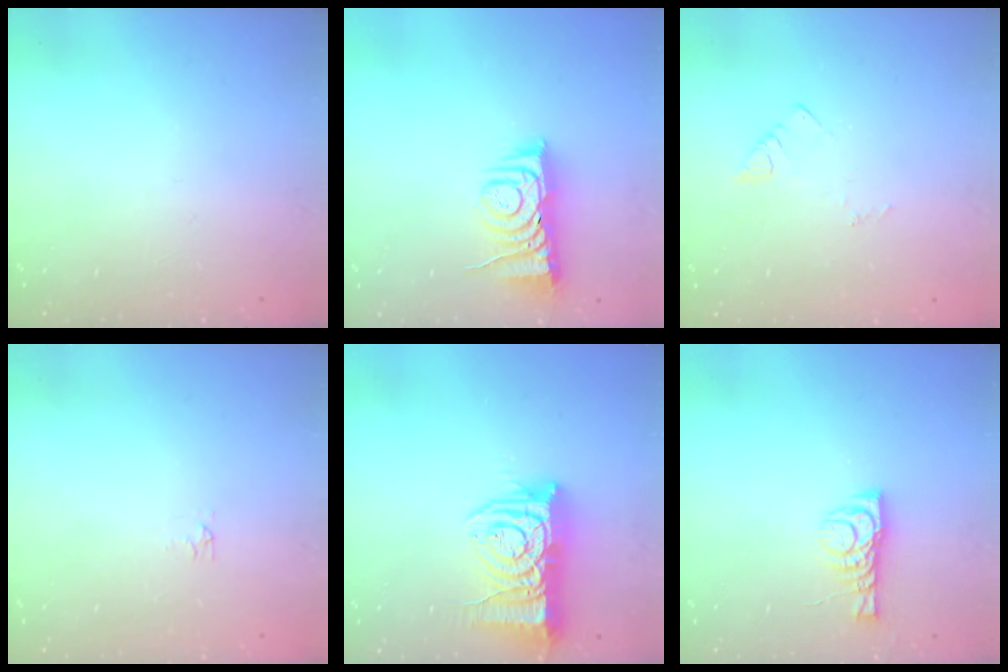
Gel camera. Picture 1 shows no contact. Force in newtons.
{"total": 7.7, "press": 7.7, "slide": 0.7}
{"total": 3.7, "press": 3.7, "slide": 0.2}
{"total": 2.9, "press": 2.9, "slide": 0.5}
{"total": 11.9, "press": 11.9, "slide": 1.2}
{"total": 7.0, "press": 6.9, "slide": 0.5}